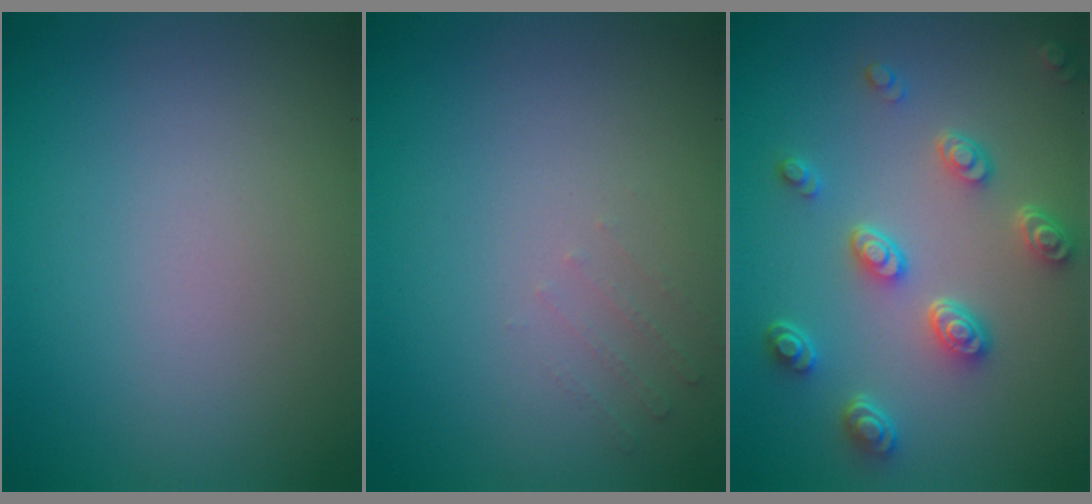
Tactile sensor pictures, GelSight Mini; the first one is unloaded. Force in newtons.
{"total": 0.8, "press": 0.8, "slide": 0.2}
{"total": 4.5, "press": 3.5, "slide": 2.9}